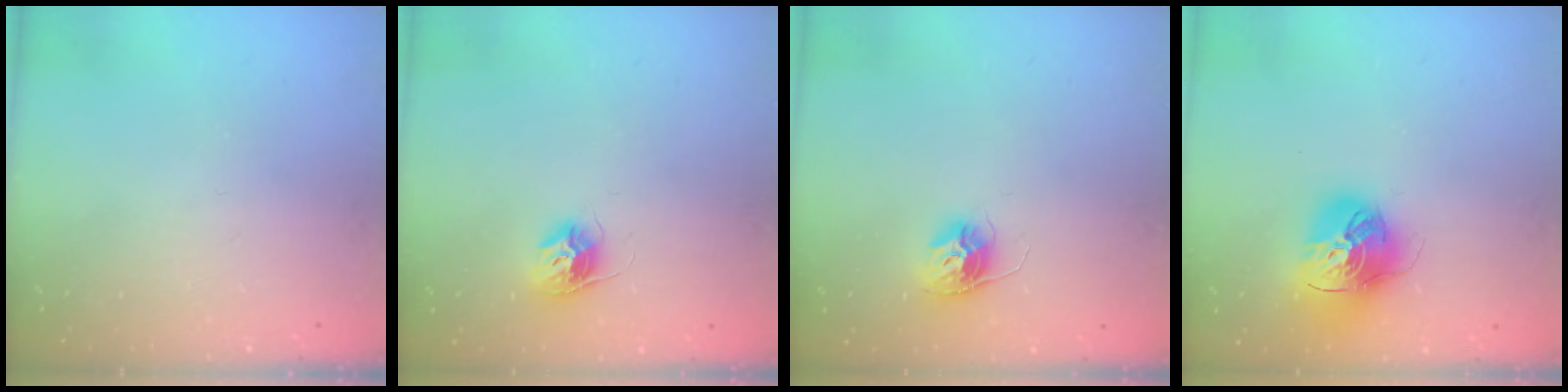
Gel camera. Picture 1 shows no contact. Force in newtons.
{"total": 9.3, "press": 9.3, "slide": 0.5}
{"total": 10.3, "press": 10.3, "slide": 0.6}
{"total": 16.3, "press": 16.2, "slide": 1.6}